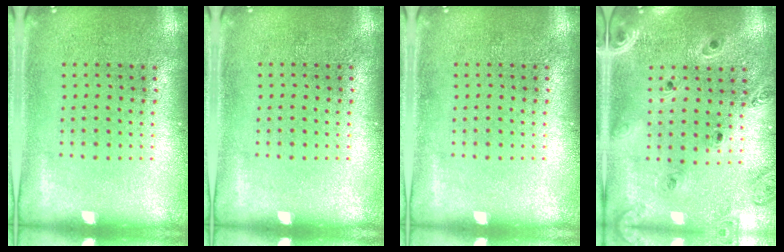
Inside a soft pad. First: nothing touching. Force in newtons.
{"total": 0.0}
{"total": 0.0}
{"total": 1.2, "press": 1.2, "slide": 0.2}